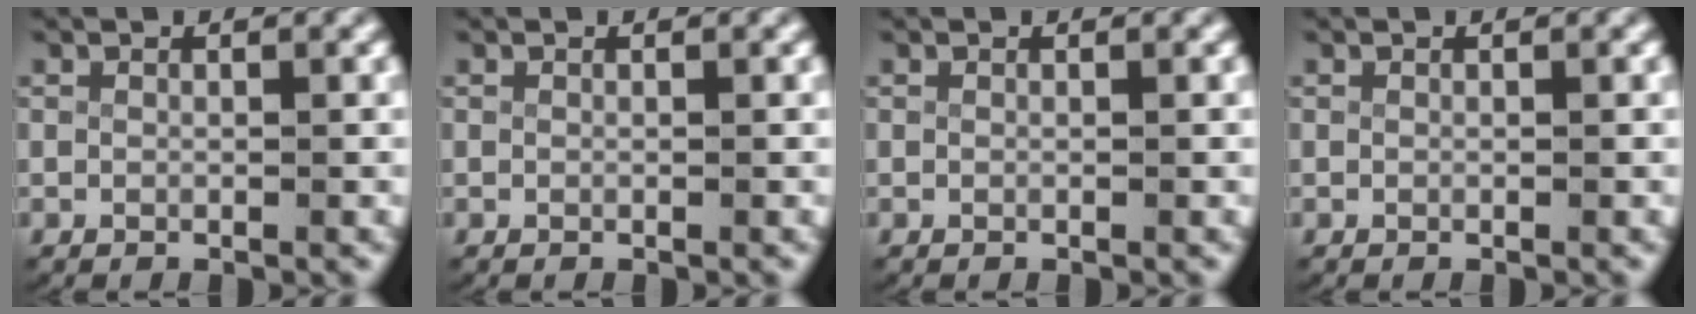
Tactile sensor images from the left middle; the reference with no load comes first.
{"total": 0.0}
{"total": 0.0}
{"total": 0.0}